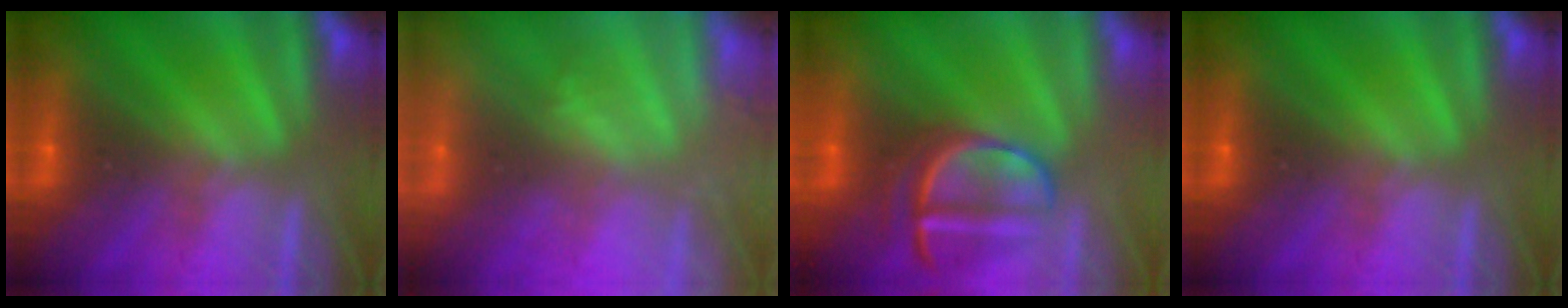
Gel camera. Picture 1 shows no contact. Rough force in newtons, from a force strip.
{"total": 1.7}
{"total": 3.6}
{"total": 0.0}